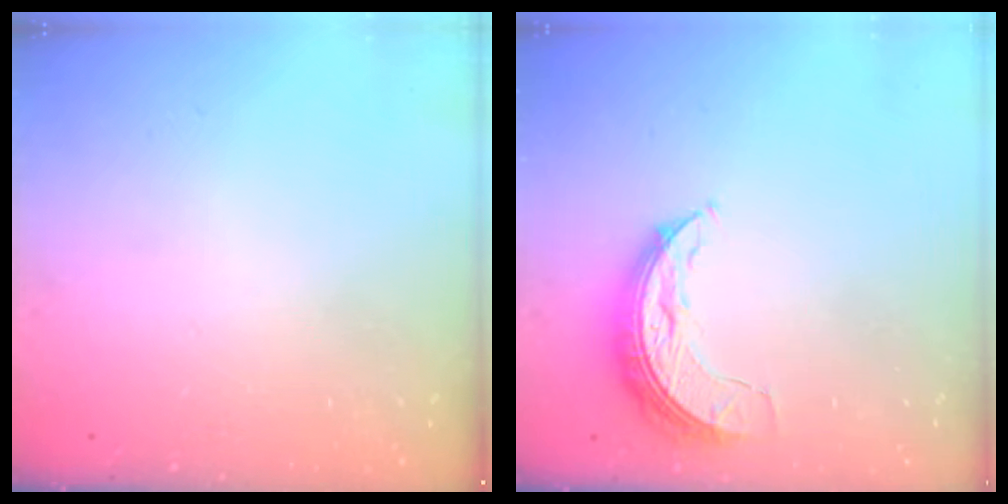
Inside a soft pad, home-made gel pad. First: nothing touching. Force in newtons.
{"total": 7.2, "press": 7.2, "slide": 0.4}